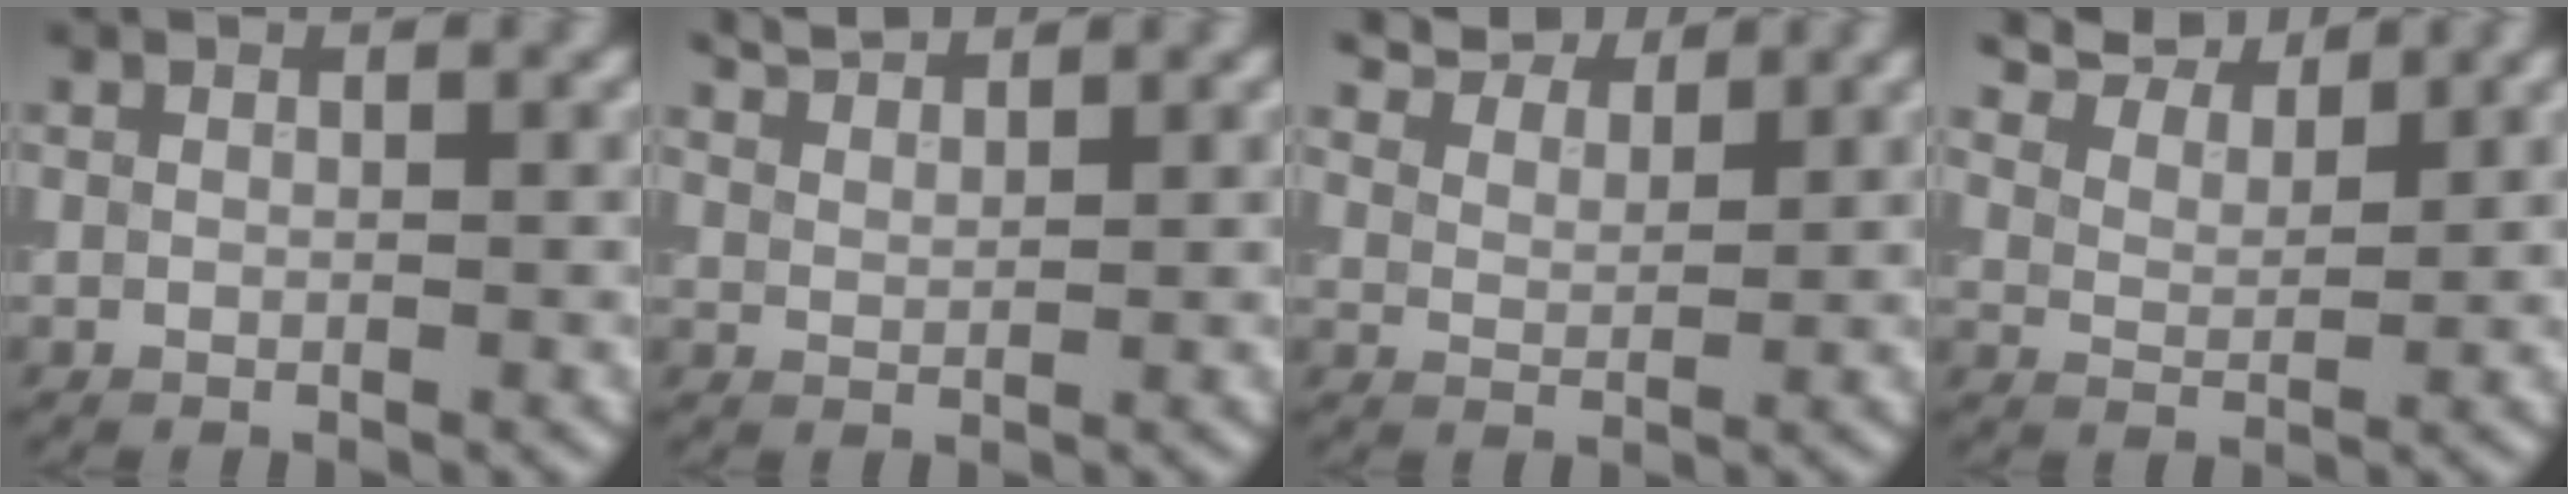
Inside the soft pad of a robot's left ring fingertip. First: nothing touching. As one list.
[{"total": 2.6, "force": [2.4, 0.4, 0.7], "torque": [-0.013, 0.007, 0.048]}, {"total": 7.5, "force": [6.6, 2.4, 2.7], "torque": [-0.063, 0.011, 0.105]}, {"total": 8.6, "force": [7.5, 2.8, 3.3], "torque": [-0.080, 0.017, 0.118]}]